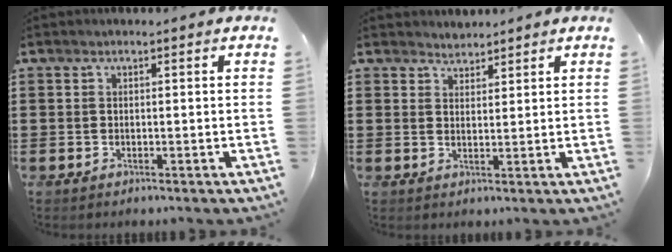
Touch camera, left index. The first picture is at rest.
{"total": 2.1, "force": [2.0, 0.6, -0.5], "torque": [0.002, 0.001, 0.038]}